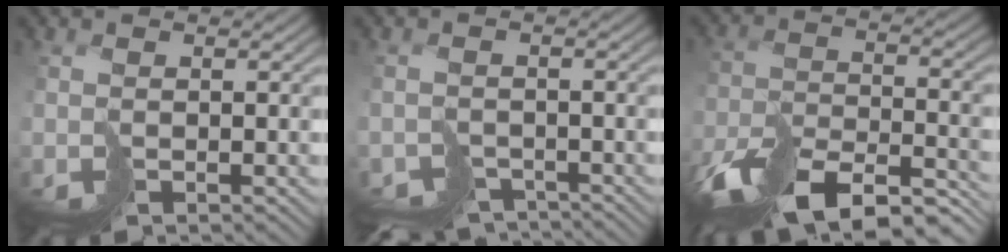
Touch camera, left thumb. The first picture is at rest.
{"total": 4.4, "force": [-4.1, 1.7, 0.6], "torque": [0.005, -0.017, -0.066]}
{"total": 14.6, "force": [-11.4, 4.5, 7.9], "torque": [-0.169, -0.011, -0.176]}